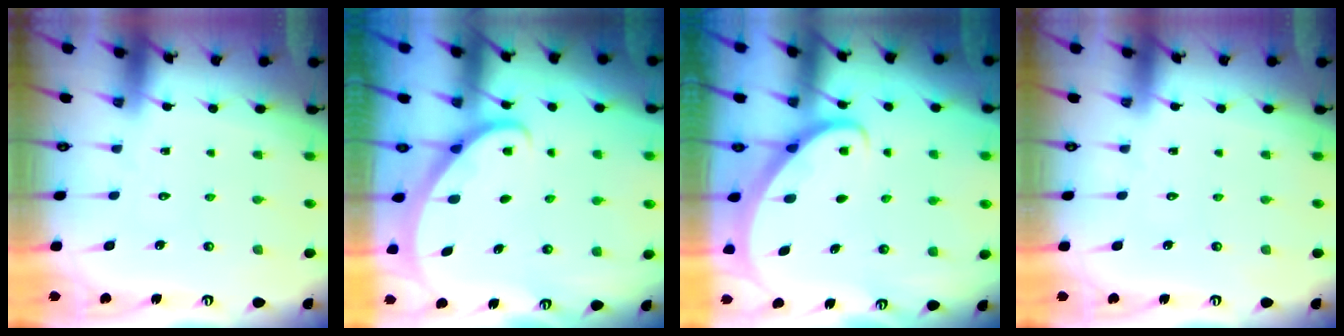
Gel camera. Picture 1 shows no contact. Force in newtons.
{"total": 2.7, "press": 2.7, "slide": 0.1}
{"total": 2.7, "press": 2.7, "slide": 0.2}
{"total": 0.0}